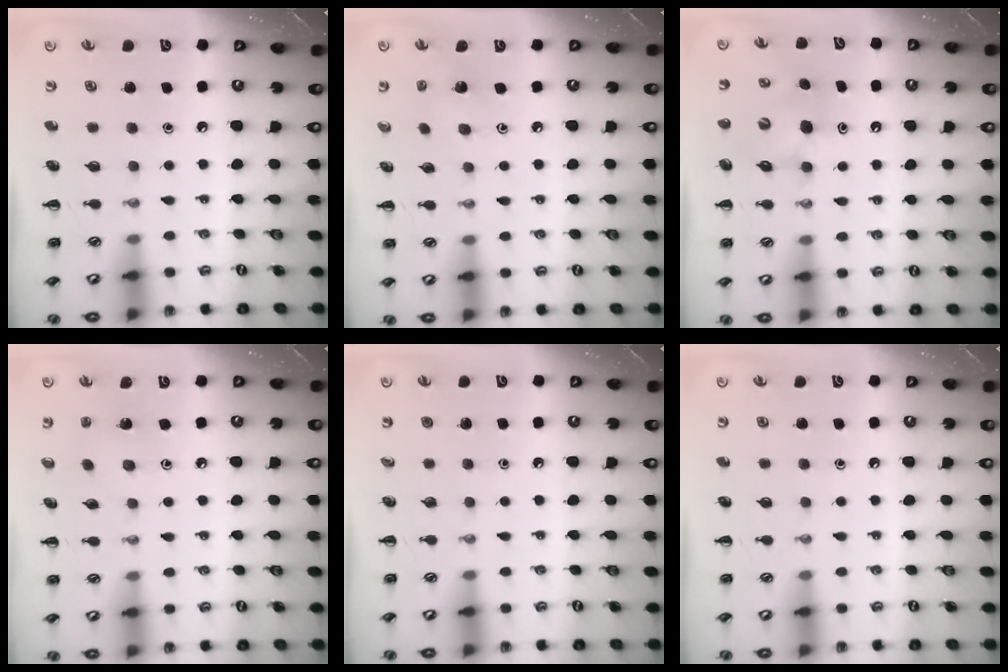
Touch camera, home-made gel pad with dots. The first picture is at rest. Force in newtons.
{"total": 2.1, "press": 2.0, "slide": 0.5}
{"total": 5.8, "press": 5.7, "slide": 0.6}
{"total": 1.6, "press": 1.5, "slide": 0.6}
{"total": 0.0}
{"total": 0.0}